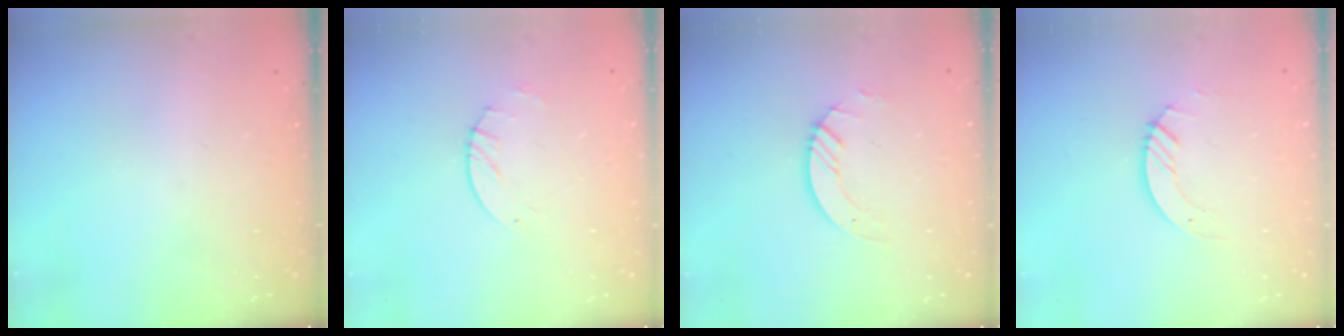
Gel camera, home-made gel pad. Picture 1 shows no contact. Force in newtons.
{"total": 2.6, "press": 2.5, "slide": 0.4}
{"total": 3.1, "press": 3.0, "slide": 0.3}
{"total": 2.9, "press": 2.9, "slide": 0.3}